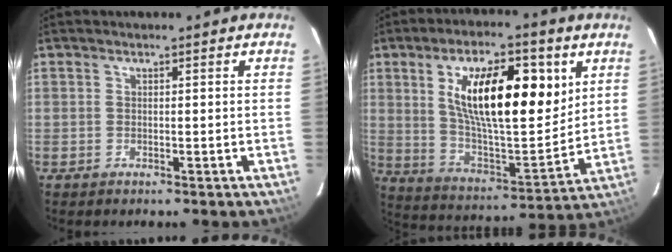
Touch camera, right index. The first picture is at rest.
{"total": 21.1, "force": [7.3, 8.0, 18.1], "torque": [-0.300, 0.003, 0.128]}